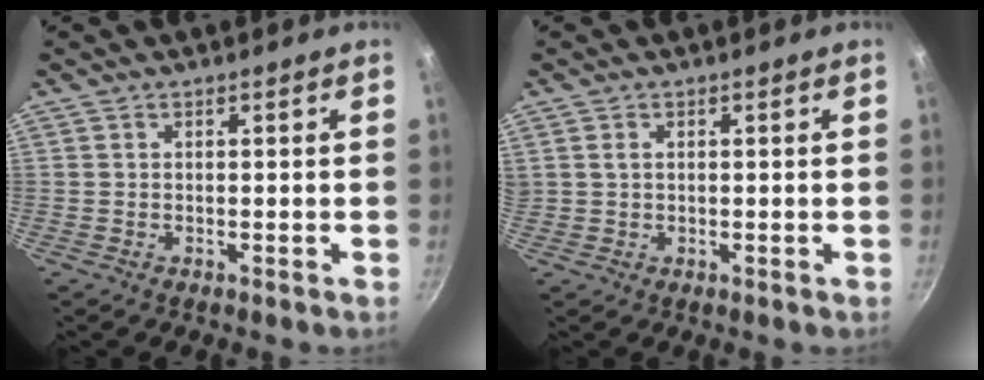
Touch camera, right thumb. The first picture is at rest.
{"total": 1.3, "force": [0.4, 1.0, 0.8], "torque": [-0.011, 0.004, 0.010]}